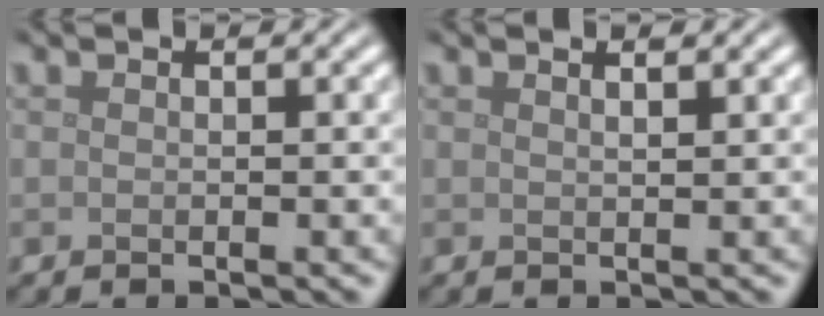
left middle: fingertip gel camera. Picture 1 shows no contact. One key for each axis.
{"total": 1.7, "fx": 1.2, "fy": 0.6, "fz": 1.1, "tx": -0.002, "ty": 0.001, "tz": 0.000}